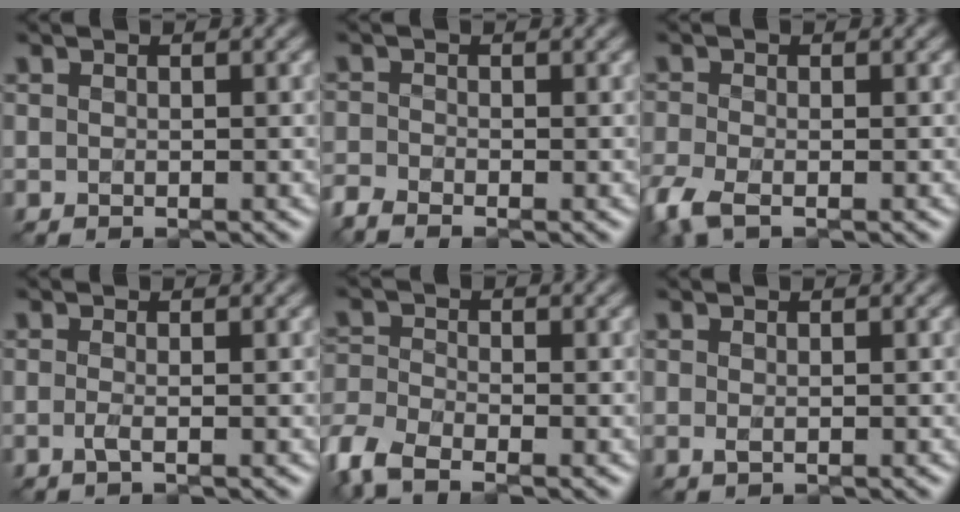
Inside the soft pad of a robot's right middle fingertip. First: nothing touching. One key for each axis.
{"total": 1.9, "fx": -1.7, "fy": 0.4, "fz": 0.7, "tx": -0.020, "ty": -0.012, "tz": -0.047}
{"total": 3.0, "fx": -1.9, "fy": 1.1, "fz": 2.1, "tx": -0.059, "ty": -0.012, "tz": -0.050}
{"total": 1.1, "fx": -0.3, "fy": 0.3, "fz": 1.1, "tx": -0.020, "ty": -0.005, "tz": -0.008}
{"total": 4.7, "fx": -3.3, "fy": 1.9, "fz": 2.8, "tx": -0.064, "ty": -0.007, "tz": -0.083}
{"total": 0.6, "fx": 0.0, "fy": 0.2, "fz": 0.6, "tx": -0.013, "ty": -0.001, "tz": 0.001}